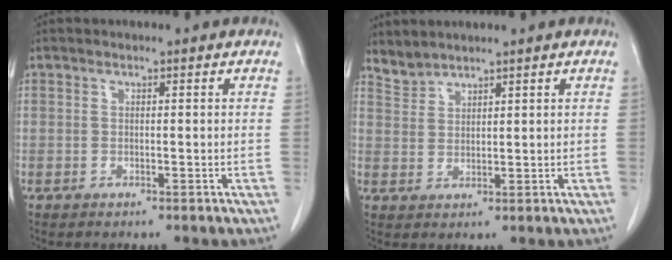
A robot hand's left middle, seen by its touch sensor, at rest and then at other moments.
{"total": 2.6, "force": [2.6, 0.2, -0.3], "torque": [0.001, 0.005, 0.058]}